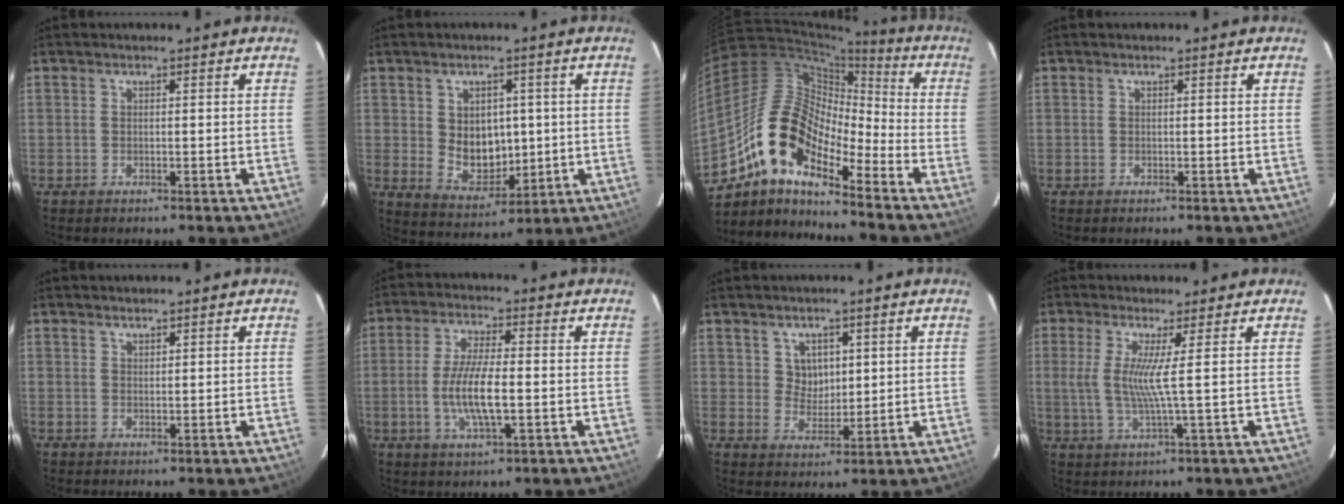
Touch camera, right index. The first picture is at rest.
{"total": 8.5, "force": [0.8, 6.8, 5.0], "torque": [-0.090, -0.005, 0.036]}
{"total": 14.2, "force": [-10.1, 5.5, 8.3], "torque": [-0.135, 0.010, -0.205]}
{"total": 0.0}
{"total": 0.9, "force": [0.8, 0.3, 0.1], "torque": [-0.003, 0.001, 0.016]}
{"total": 8.7, "force": [-1.6, 2.1, 8.3], "torque": [-0.167, -0.007, -0.029]}
{"total": 4.4, "force": [1.8, 3.8, 1.4], "torque": [-0.019, 0.005, 0.040]}
{"total": 5.4, "force": [0.8, -1.1, 5.2], "torque": [-0.105, -0.009, 0.013]}